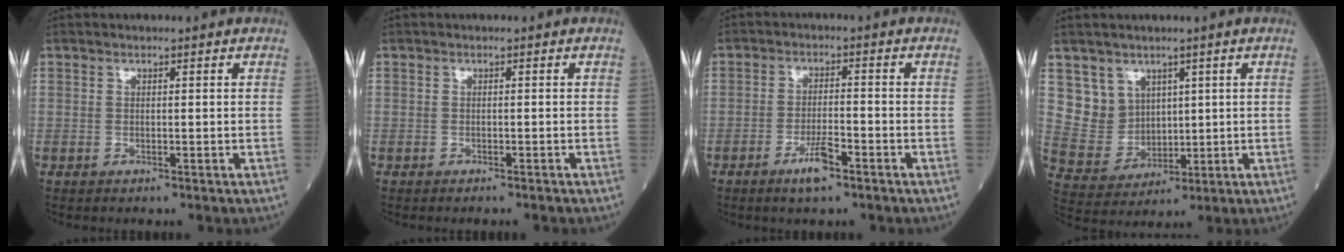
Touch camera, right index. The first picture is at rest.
{"total": 1.1, "force": [-1.1, -0.2, 0.3], "torque": [-0.003, 0.001, -0.014]}
{"total": 4.3, "force": [-2.7, 0.7, 3.2], "torque": [-0.060, -0.001, -0.048]}
{"total": 6.5, "force": [3.2, 5.6, 0.8], "torque": [-0.027, 0.011, 0.077]}